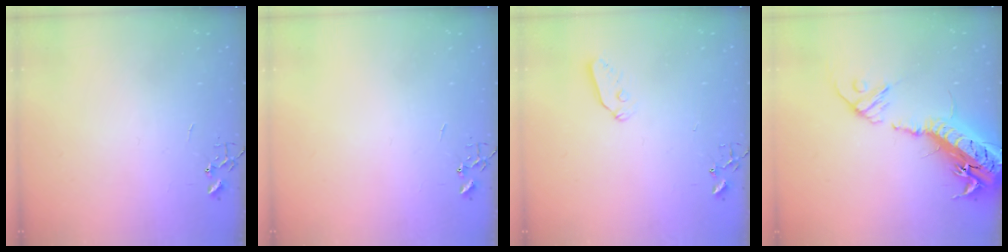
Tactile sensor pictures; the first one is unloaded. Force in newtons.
{"total": 0.0}
{"total": 6.0, "press": 6.0, "slide": 0.2}
{"total": 23.7, "press": 23.1, "slide": 5.3}